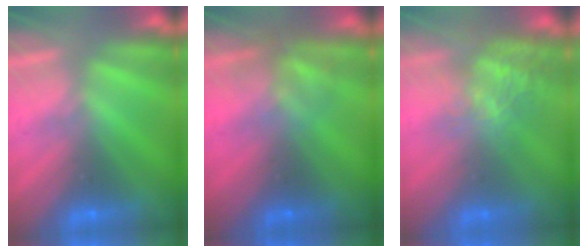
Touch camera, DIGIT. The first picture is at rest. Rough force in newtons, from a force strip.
{"total": 2.5}
{"total": 4.8}